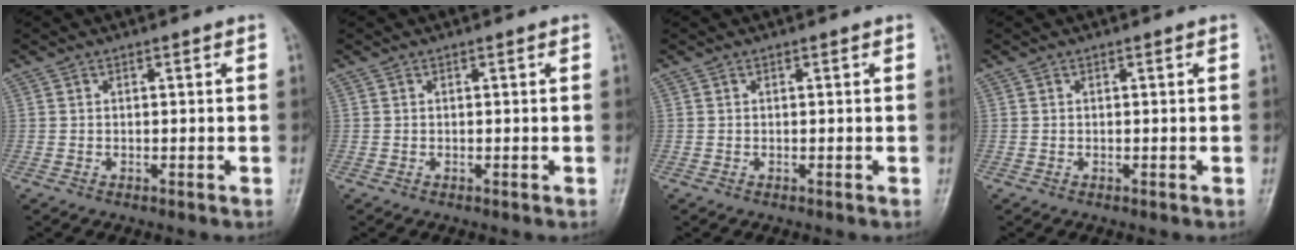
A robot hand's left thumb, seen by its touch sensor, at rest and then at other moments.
{"total": 0.0}
{"total": 0.0}
{"total": 0.0}